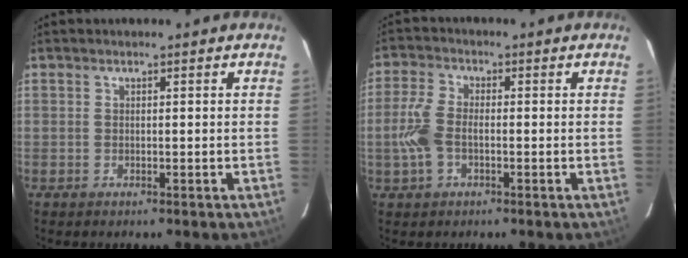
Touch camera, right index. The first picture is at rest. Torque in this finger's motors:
{"motor_torque": [0.09, 0.07, 0.32, 0.10]}